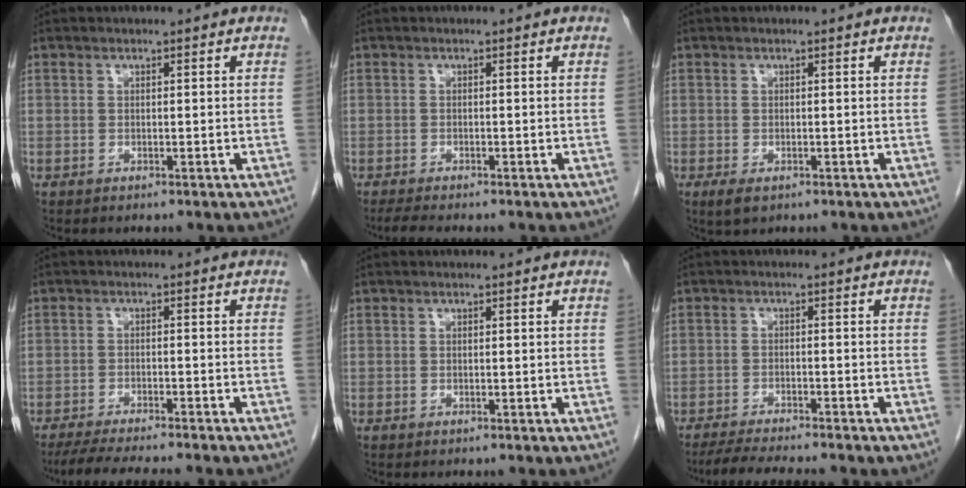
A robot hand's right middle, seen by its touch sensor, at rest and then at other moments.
{"total": 2.8, "force": [-2.4, -0.1, 1.5], "torque": [-0.032, -0.011, -0.039]}
{"total": 2.1, "force": [-1.1, 1.0, 1.5], "torque": [-0.031, -0.004, -0.012]}
{"total": 9.2, "force": [-8.0, -0.1, 4.6], "torque": [-0.059, -0.019, -0.124]}
{"total": 0.0}
{"total": 6.7, "force": [-5.9, -0.2, 3.1], "torque": [-0.047, -0.016, -0.096]}